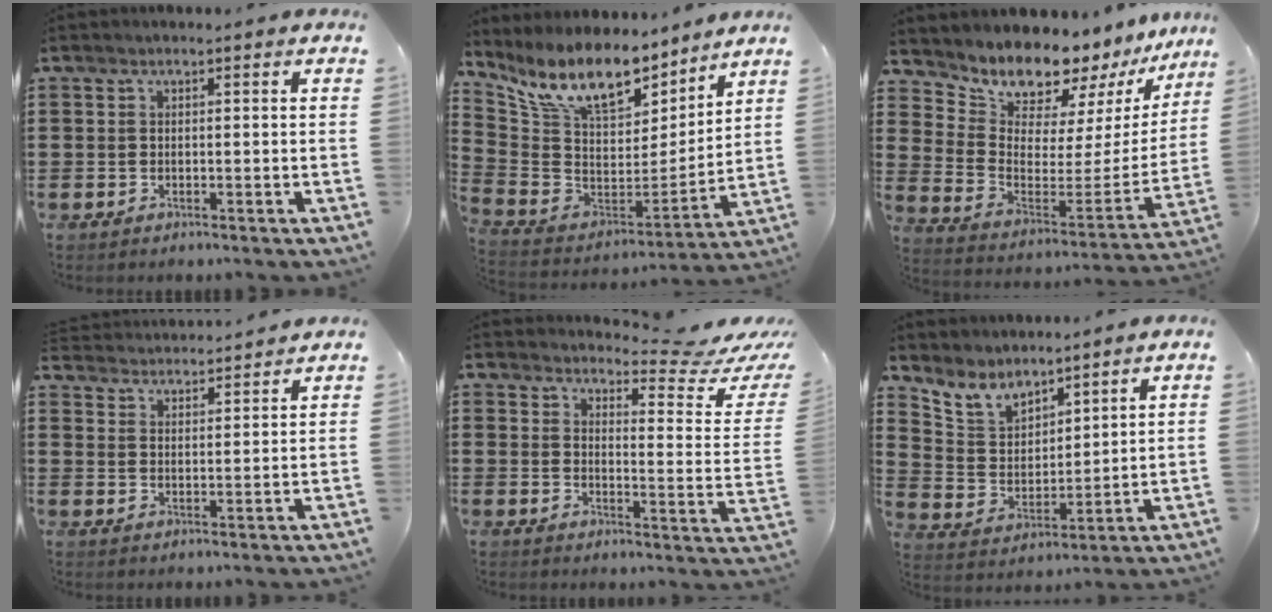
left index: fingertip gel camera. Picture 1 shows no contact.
{"total": 12.8, "force": [9.5, 4.7, 7.2], "torque": [-0.171, -0.056, 0.172]}
{"total": 9.8, "force": [9.5, 2.3, 0.8], "torque": [-0.052, -0.094, 0.162]}
{"total": 3.7, "force": [3.6, -0.2, -0.4], "torque": [-0.008, -0.023, 0.064]}
{"total": 6.2, "force": [5.6, 0.3, 2.6], "torque": [-0.047, -0.049, 0.088]}
{"total": 6.7, "force": [5.9, 3.0, 1.4], "torque": [-0.060, -0.028, 0.108]}